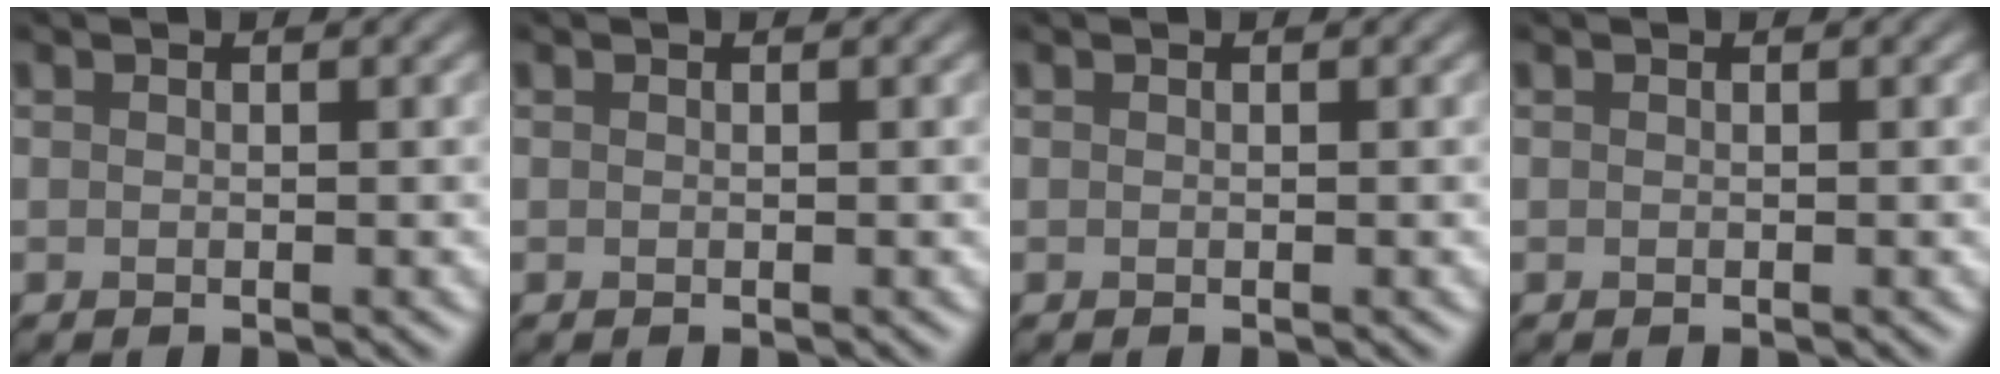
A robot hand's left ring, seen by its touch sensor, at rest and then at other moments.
{"total": 0.0}
{"total": 0.0}
{"total": 0.0}